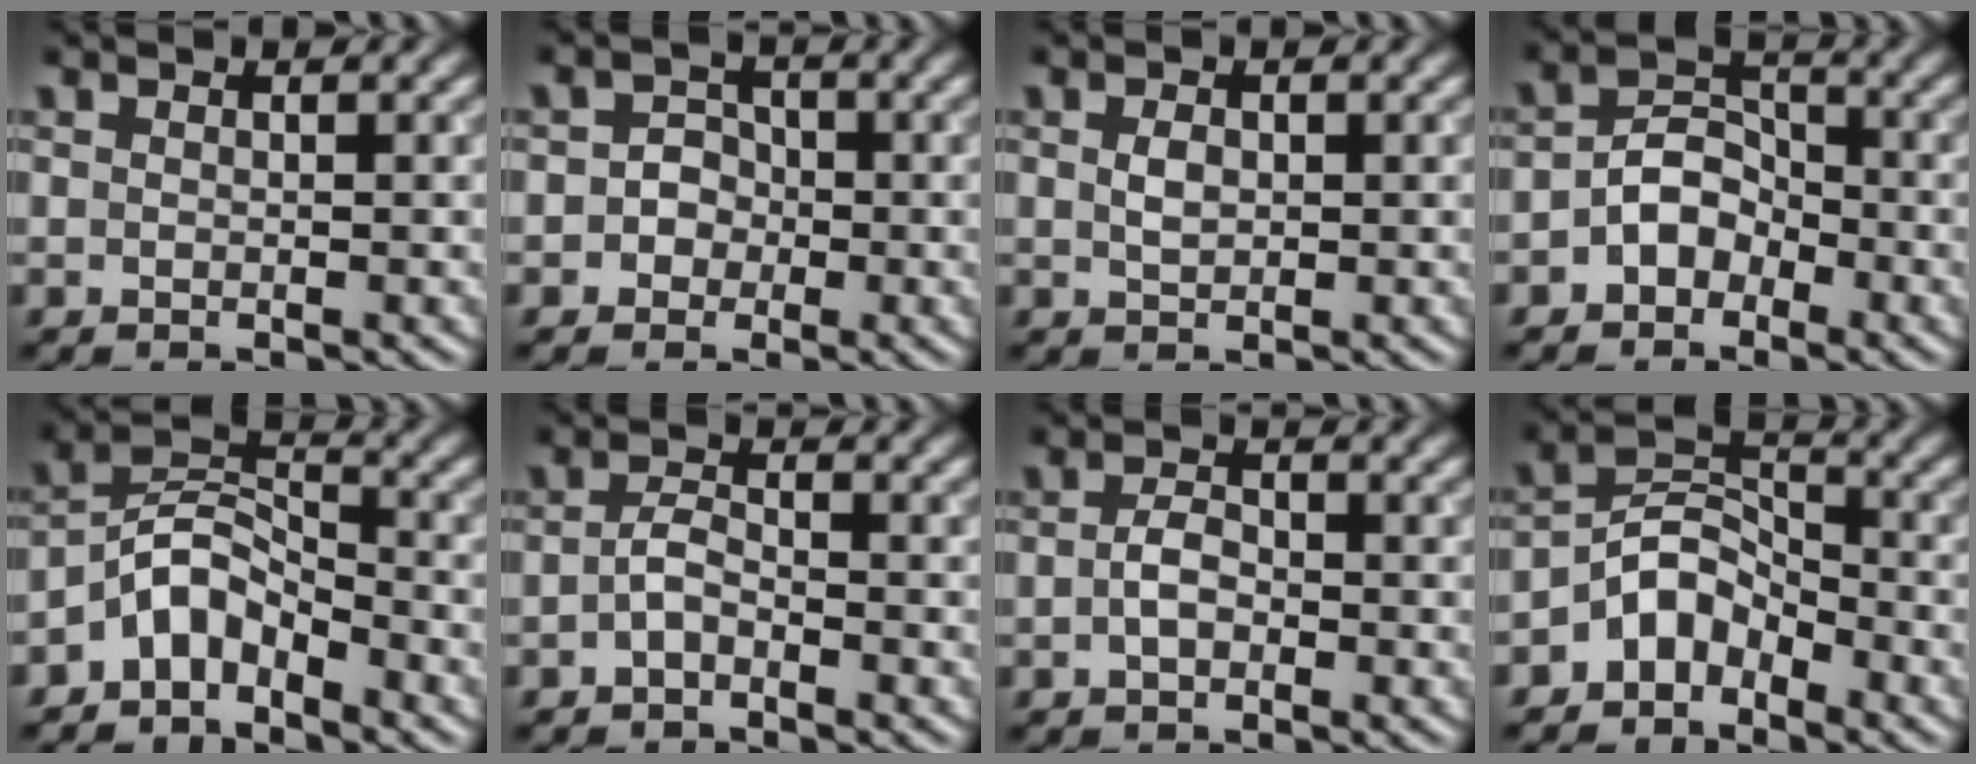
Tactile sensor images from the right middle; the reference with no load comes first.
{"total": 2.2, "force": [-0.4, 2.0, 0.6], "torque": [0.016, 0.004, -0.019]}
{"total": 1.4, "force": [0.2, 0.9, 1.0], "torque": [-0.023, 0.000, 0.004]}
{"total": 3.2, "force": [-1.6, 2.3, 1.5], "torque": [-0.021, 0.012, -0.032]}
{"total": 4.3, "force": [-3.2, 2.0, 2.1], "torque": [-0.033, 0.016, -0.073]}
{"total": 1.7, "force": [-0.8, 0.7, 1.3], "torque": [-0.028, 0.005, -0.020]}
{"total": 1.8, "force": [-0.5, 1.1, 1.4], "torque": [-0.030, 0.003, -0.014]}
{"total": 4.2, "force": [-3.0, 2.3, 1.9], "torque": [-0.028, 0.013, -0.068]}